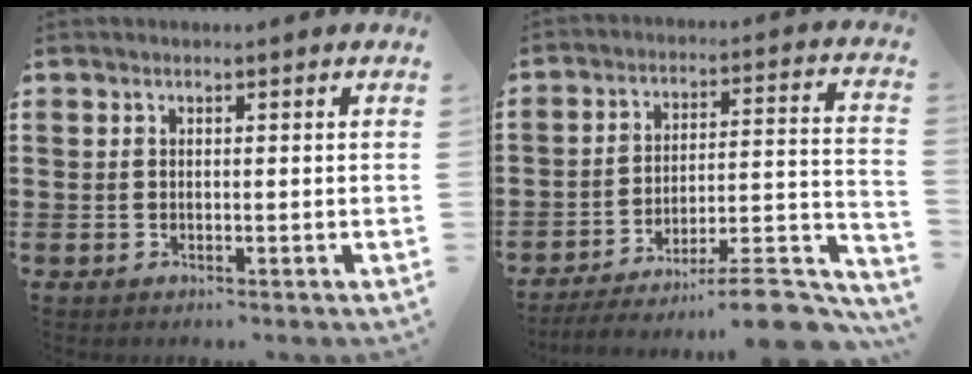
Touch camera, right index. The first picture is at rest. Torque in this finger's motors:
{"motor_torque": [-0.01, -0.04, -1.05, -0.21]}